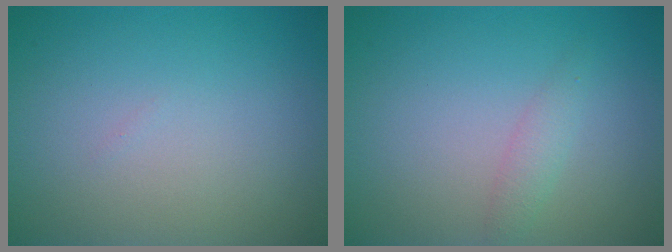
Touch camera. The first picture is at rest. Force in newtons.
{"total": 1.3, "press": 1.3, "slide": 0.1}